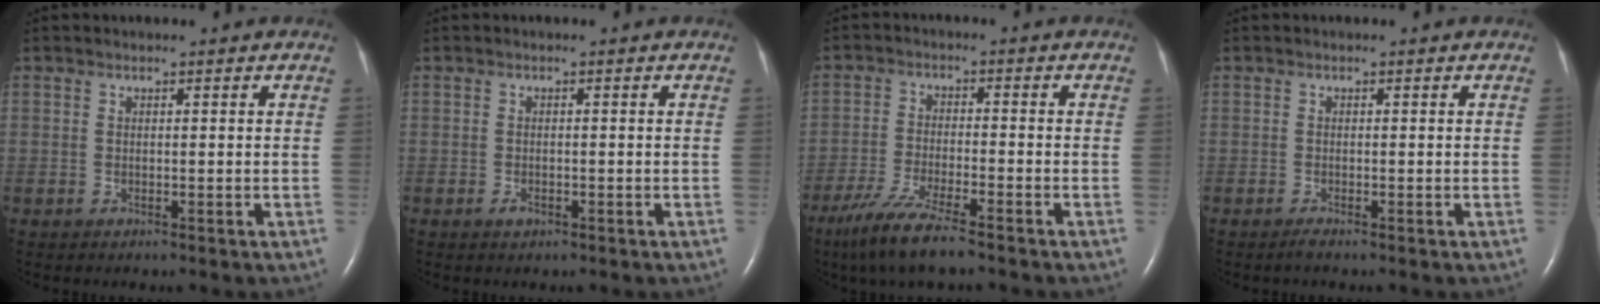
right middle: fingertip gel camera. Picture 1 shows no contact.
{"total": 1.1, "force": [-0.6, 0.6, 0.7], "torque": [-0.014, 0.000, -0.008]}
{"total": 8.6, "force": [-6.4, 0.6, 5.8], "torque": [-0.119, -0.026, -0.117]}
{"total": 0.7, "force": [-0.6, -0.1, 0.4], "torque": [-0.011, -0.002, -0.012]}